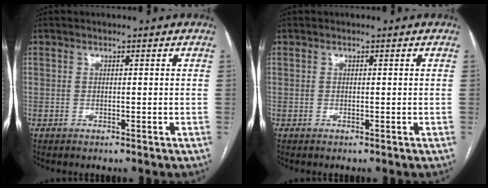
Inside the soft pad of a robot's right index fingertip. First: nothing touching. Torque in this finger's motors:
{"motor_torque": [0.00, 0.00, 0.00, 0.00]}